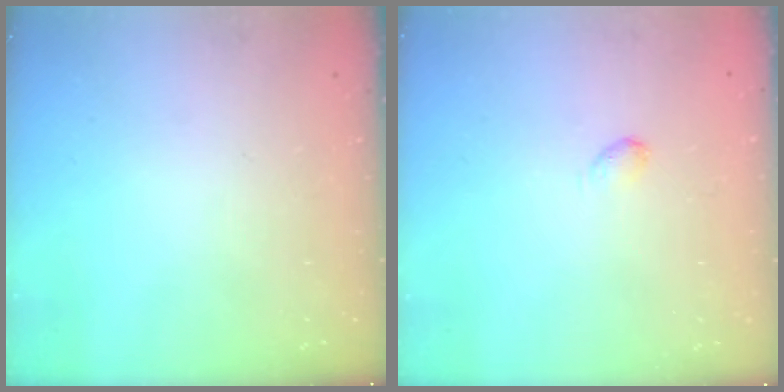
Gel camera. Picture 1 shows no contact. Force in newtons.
{"total": 2.7, "press": 2.7, "slide": 0.5}